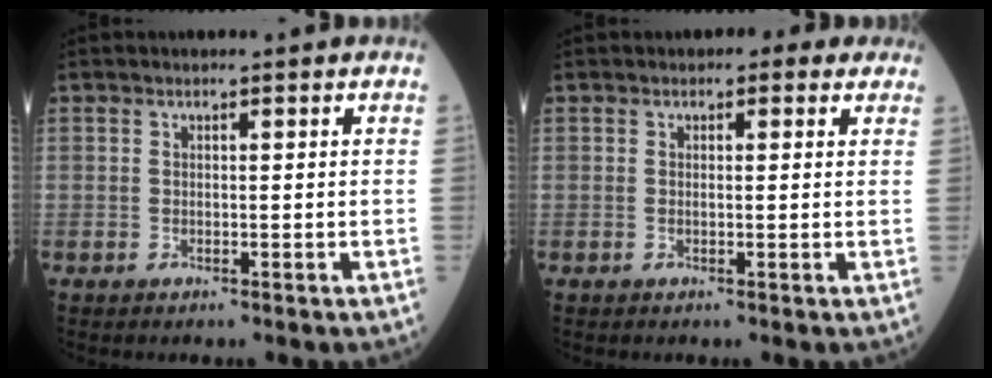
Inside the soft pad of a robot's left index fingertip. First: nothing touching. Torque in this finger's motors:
{"motor_torque": [0.85, -1.29, 0.26, 0.09]}